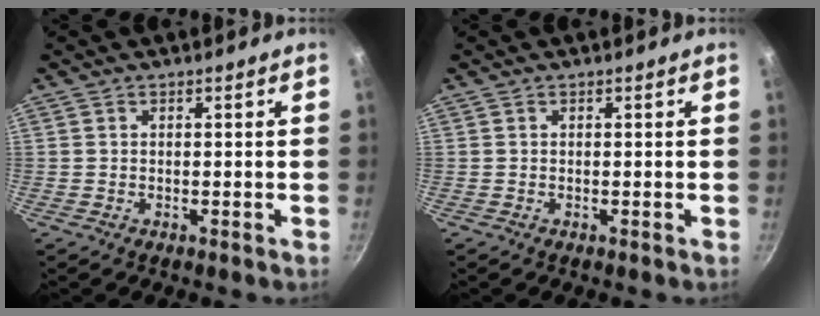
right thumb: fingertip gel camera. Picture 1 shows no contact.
{"total": 0.0}